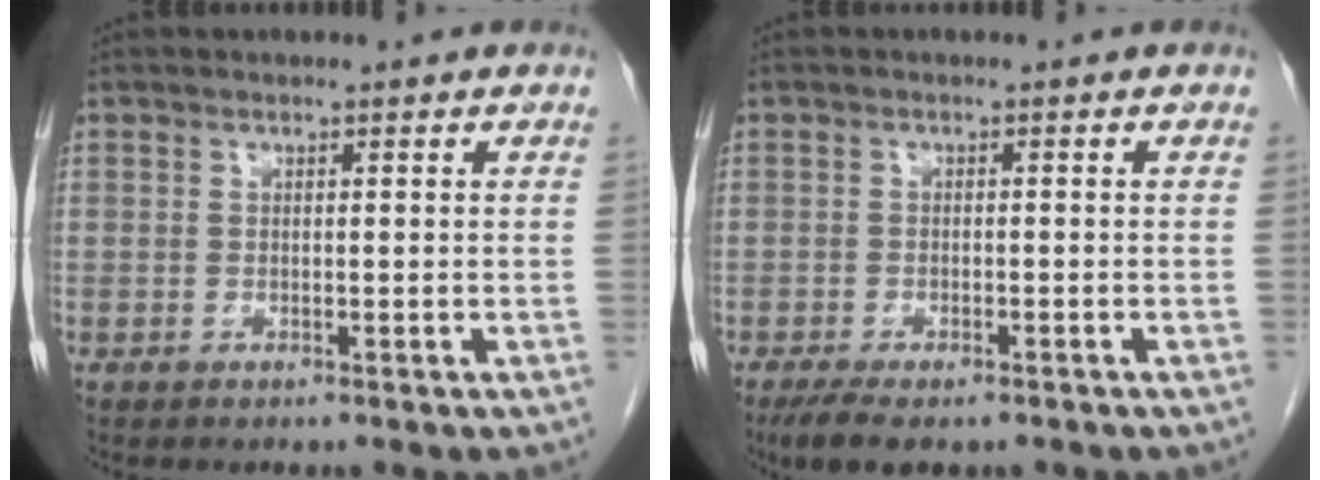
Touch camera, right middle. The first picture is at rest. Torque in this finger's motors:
{"motor_torque": [0.63, -0.37, 0.07, 0.03]}